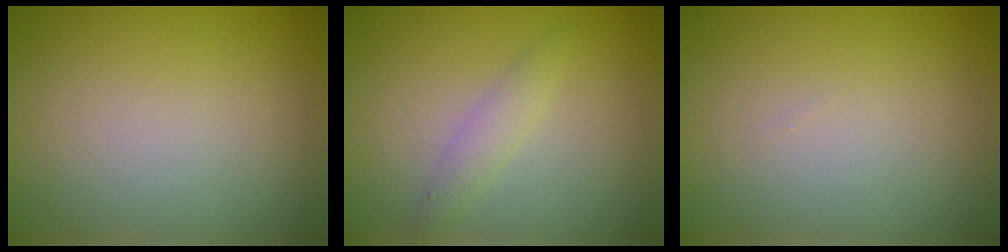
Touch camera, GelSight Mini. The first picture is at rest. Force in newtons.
{"total": 1.6, "press": 1.6, "slide": 0.1}
{"total": 0.0}